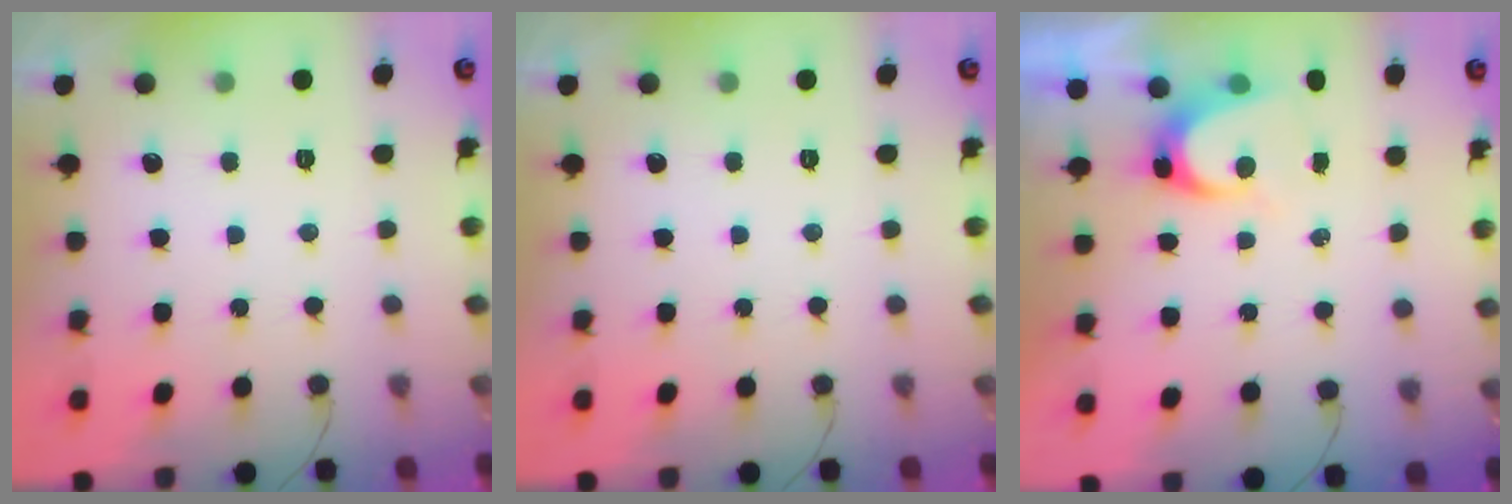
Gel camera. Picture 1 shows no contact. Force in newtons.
{"total": 0.0}
{"total": 4.4, "press": 4.4, "slide": 0.5}